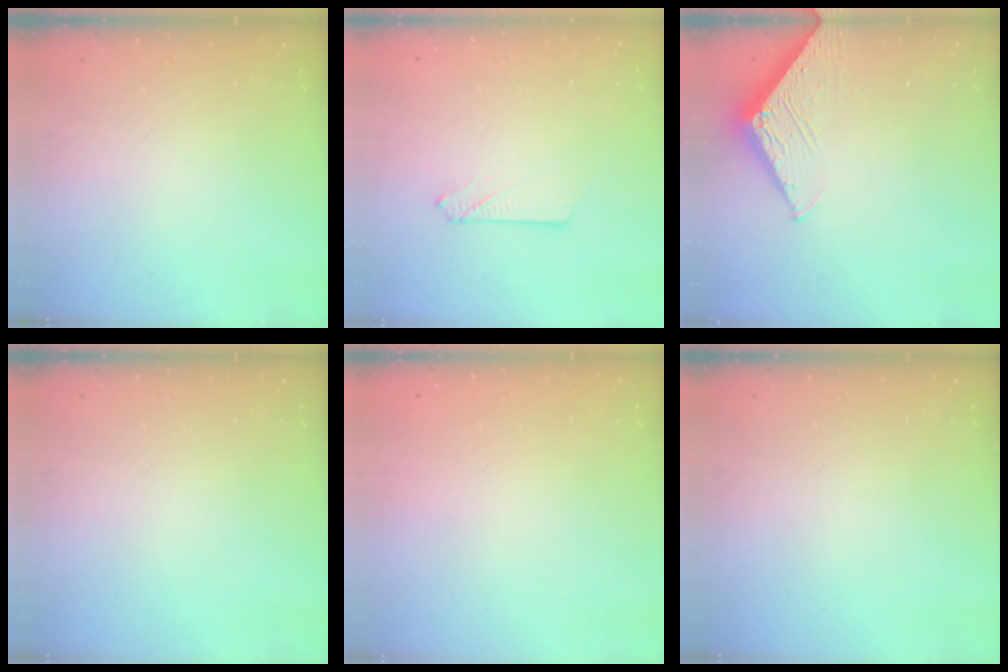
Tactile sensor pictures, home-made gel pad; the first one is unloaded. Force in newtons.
{"total": 2.6, "press": 2.6, "slide": 0.3}
{"total": 6.5, "press": 6.5, "slide": 0.4}
{"total": 0.0}
{"total": 0.0}
{"total": 0.0}